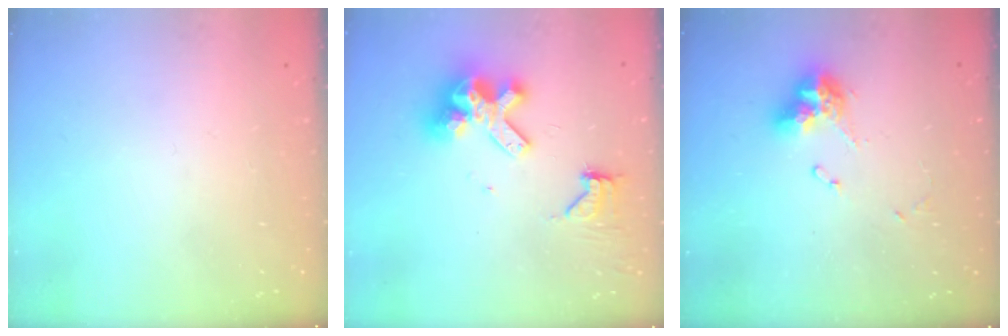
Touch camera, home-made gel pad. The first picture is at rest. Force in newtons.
{"total": 12.6, "press": 12.5, "slide": 1.6}
{"total": 9.9, "press": 9.9, "slide": 1.1}